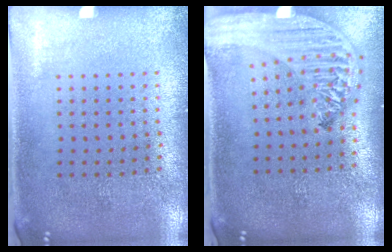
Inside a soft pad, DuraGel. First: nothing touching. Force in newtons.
{"total": 3.2, "press": 2.5, "slide": 2.0}